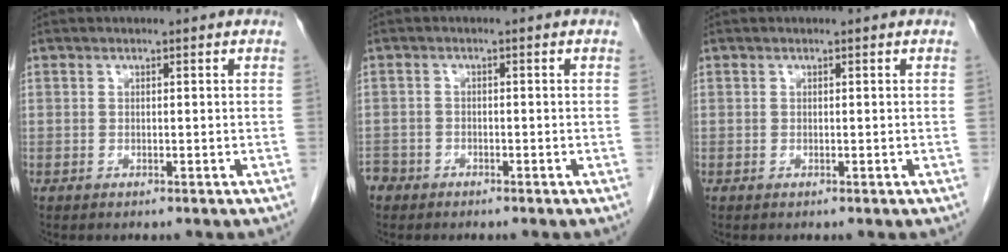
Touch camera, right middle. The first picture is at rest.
{"total": 3.2, "force": [-2.5, 1.9, 0.0], "torque": [-0.002, 0.004, -0.050]}
{"total": 0.0}